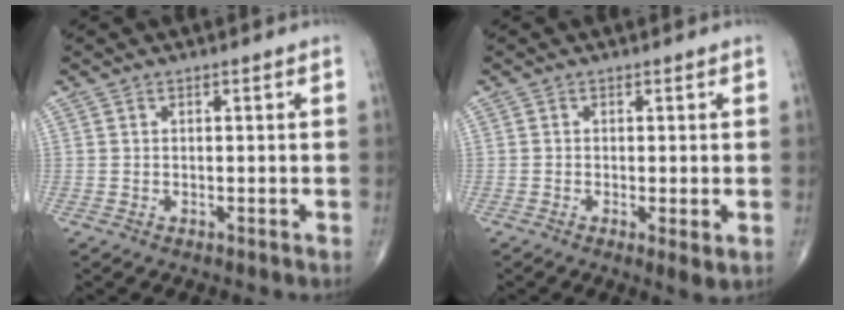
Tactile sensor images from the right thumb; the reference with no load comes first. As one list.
[{"total": 2.7, "force": [-0.6, 0.6, 2.6], "torque": [-0.051, -0.012, -0.013]}]